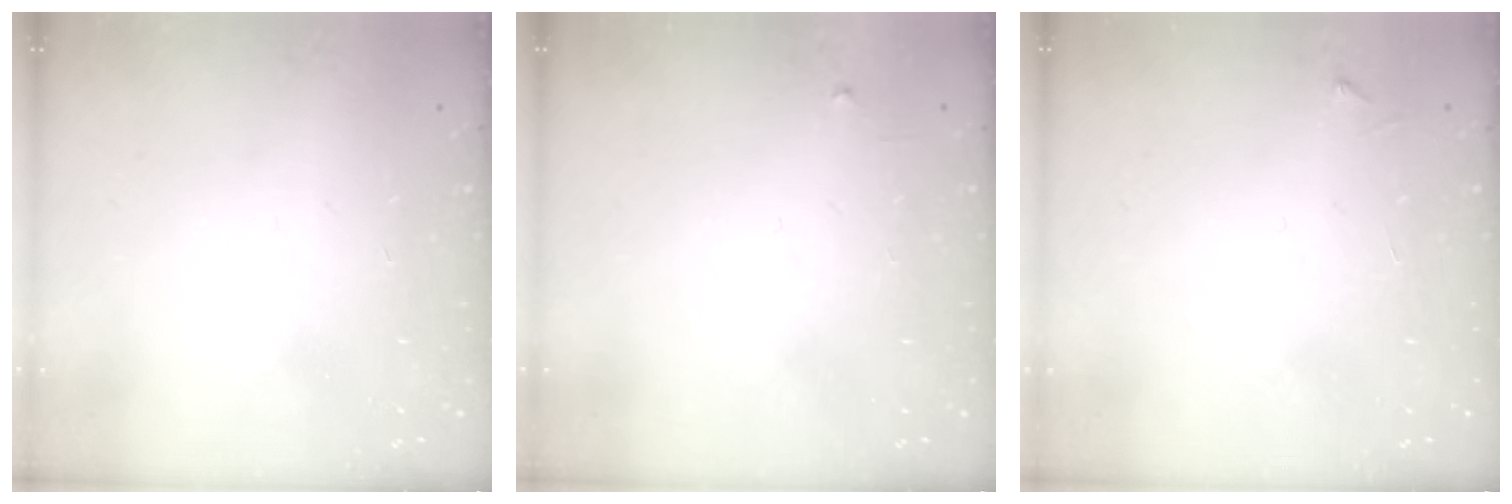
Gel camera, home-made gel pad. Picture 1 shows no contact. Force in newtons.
{"total": 2.4, "press": 2.3, "slide": 0.4}
{"total": 2.5, "press": 2.5, "slide": 0.3}